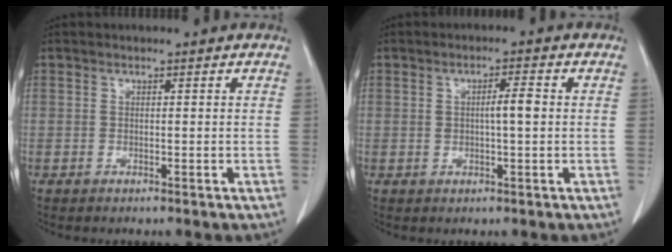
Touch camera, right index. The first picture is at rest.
{"total": 3.2, "force": [0.2, 0.5, 3.2], "torque": [-0.055, 0.004, 0.004]}